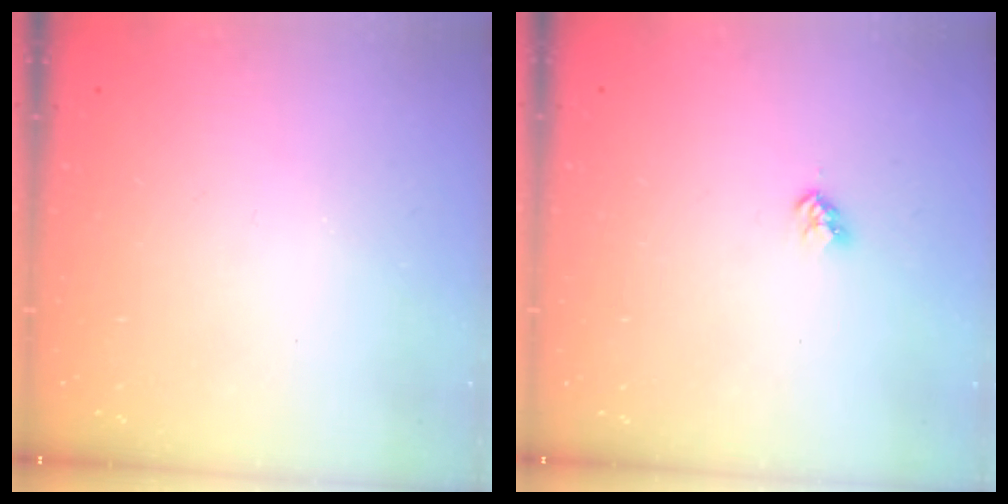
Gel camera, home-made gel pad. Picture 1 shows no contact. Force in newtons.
{"total": 2.8, "press": 2.8, "slide": 0.4}